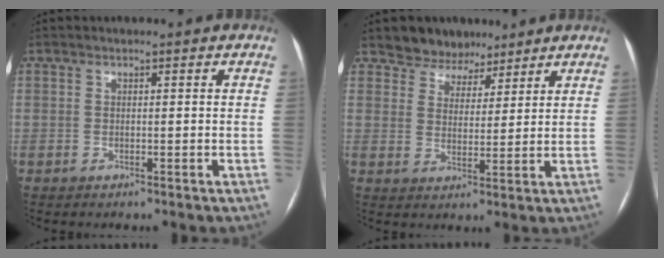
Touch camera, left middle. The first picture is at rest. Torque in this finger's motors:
{"motor_torque": [0.06, -0.06, 0.01, -0.01]}